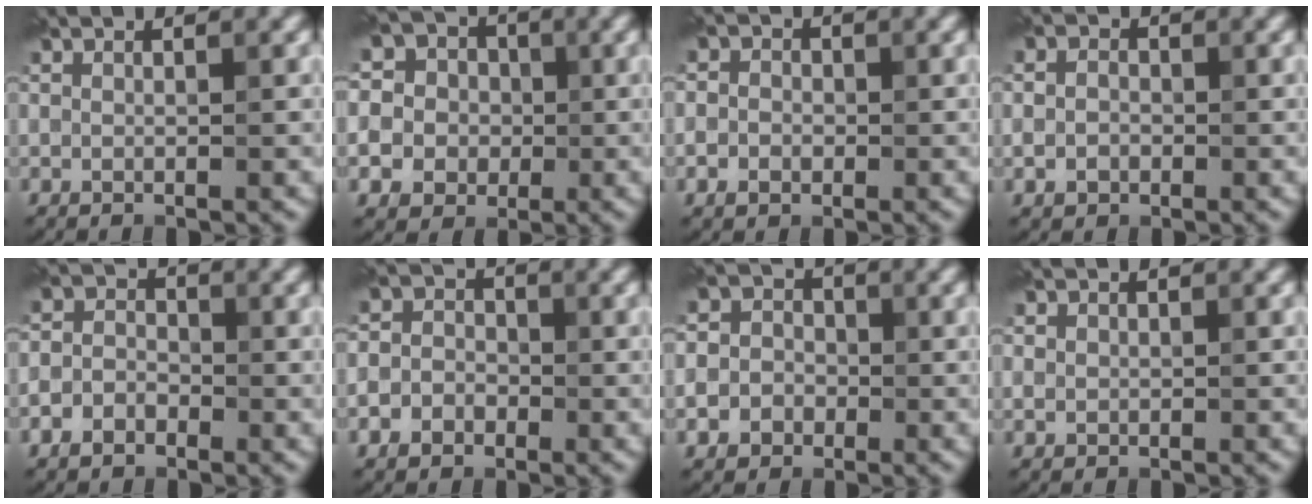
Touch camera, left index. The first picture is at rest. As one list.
[{"total": 11.0, "force": [-0.4, 10.4, 3.8], "torque": [-0.107, 0.013, -0.033]}, {"total": 2.6, "force": [-0.2, 2.3, 1.1], "torque": [-0.002, 0.004, -0.020]}, {"total": 1.9, "force": [-0.3, 1.6, 1.0], "torque": [-0.008, -0.003, -0.013]}, {"total": 2.8, "force": [-1.4, 2.1, 1.2], "torque": [-0.013, 0.003, -0.037]}, {"total": 3.5, "force": [-1.1, 3.1, 1.3], "torque": [0.005, 0.003, -0.030]}, {"total": 5.3, "force": [-1.3, 4.9, 1.8], "torque": [-0.008, 0.005, -0.047]}, {"total": 0.9, "force": [0.2, 0.8, 0.3], "torque": [-0.001, -0.002, 0.002]}]